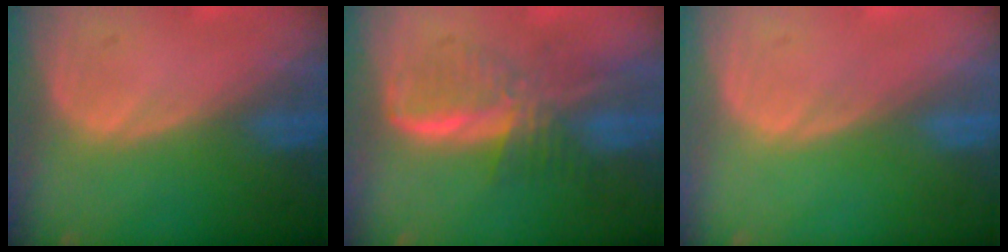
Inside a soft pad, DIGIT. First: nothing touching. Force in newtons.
{"total": 6.9, "press": 6.4, "slide": 2.7}
{"total": 0.0}